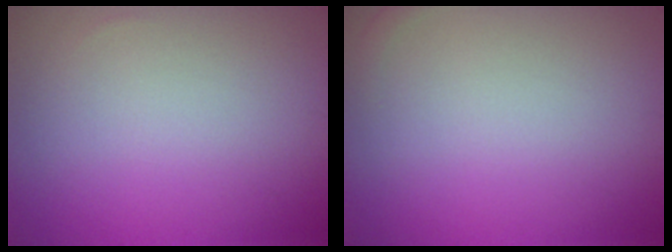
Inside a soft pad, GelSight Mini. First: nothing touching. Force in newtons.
{"total": 0.6, "press": 0.6, "slide": 0.1}